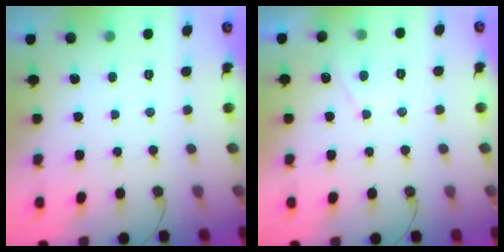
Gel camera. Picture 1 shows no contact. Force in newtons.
{"total": 2.9, "press": 2.8, "slide": 0.5}